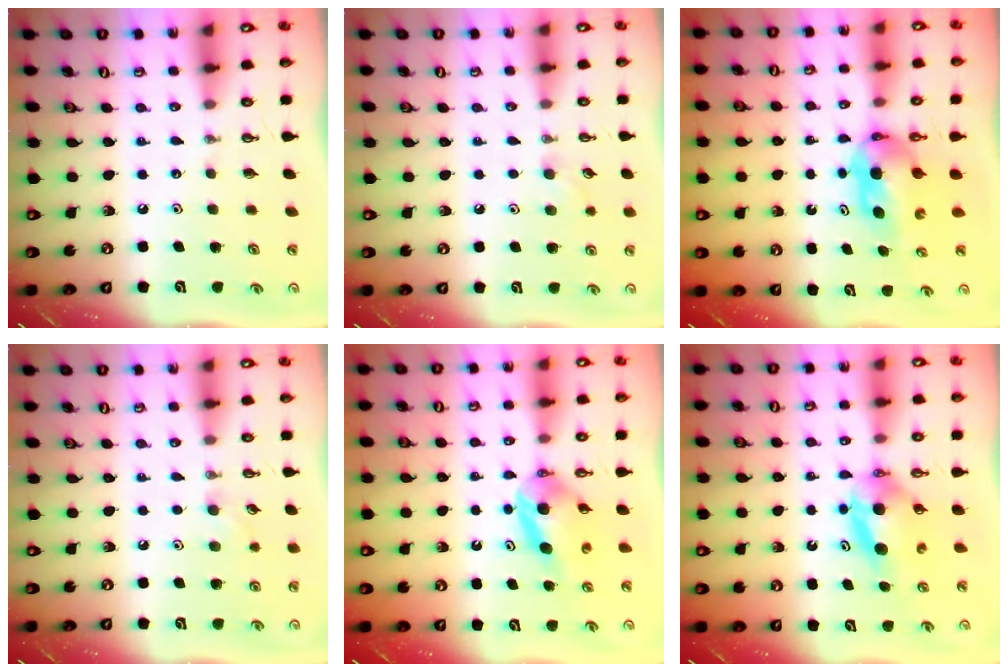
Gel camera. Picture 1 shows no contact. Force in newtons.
{"total": 6.1, "press": 6.0, "slide": 1.3}
{"total": 6.4, "press": 4.6, "slide": 4.4}
{"total": 6.1, "press": 6.0, "slide": 1.3}
{"total": 5.9, "press": 5.8, "slide": 1.0}
{"total": 6.9, "press": 6.2, "slide": 3.1}